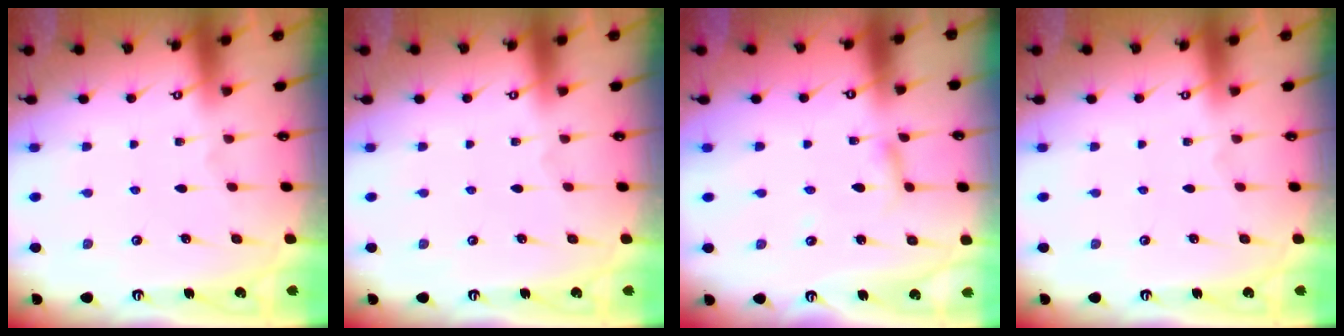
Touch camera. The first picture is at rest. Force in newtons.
{"total": 0.0}
{"total": 2.8, "press": 2.8, "slide": 0.2}
{"total": 0.0}